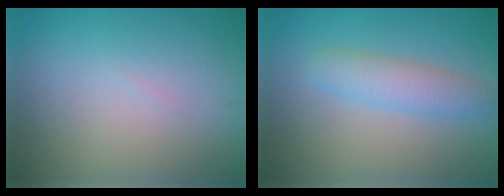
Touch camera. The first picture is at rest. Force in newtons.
{"total": 3.0, "press": 3.0, "slide": 0.1}